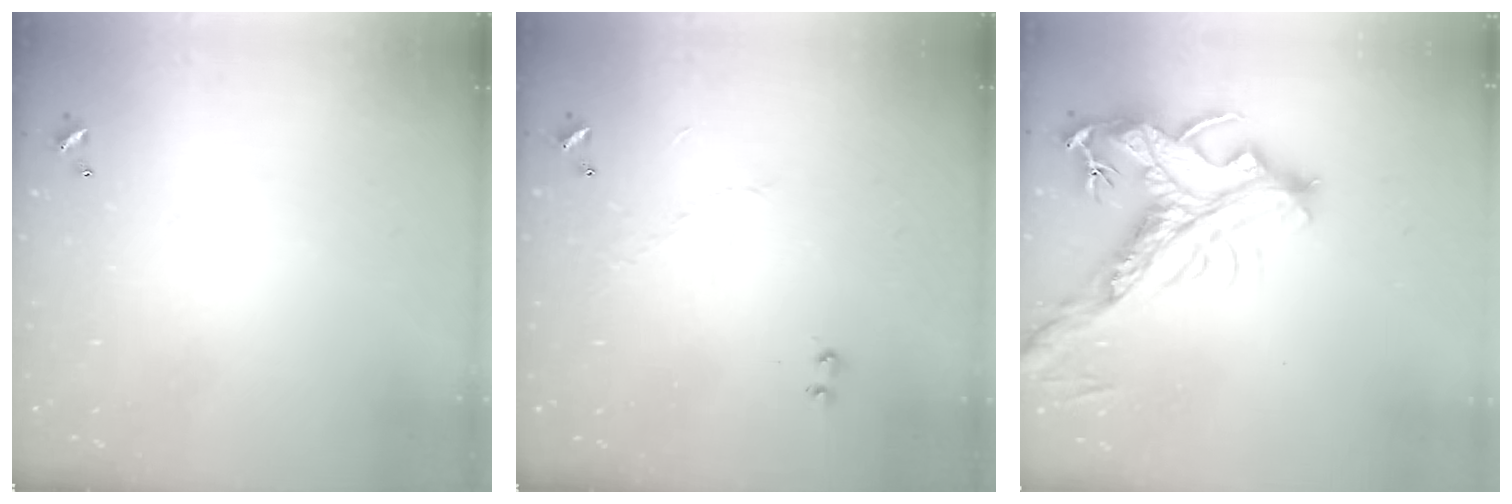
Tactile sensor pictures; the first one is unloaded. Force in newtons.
{"total": 4.6, "press": 4.6, "slide": 0.3}
{"total": 9.3, "press": 9.1, "slide": 2.0}